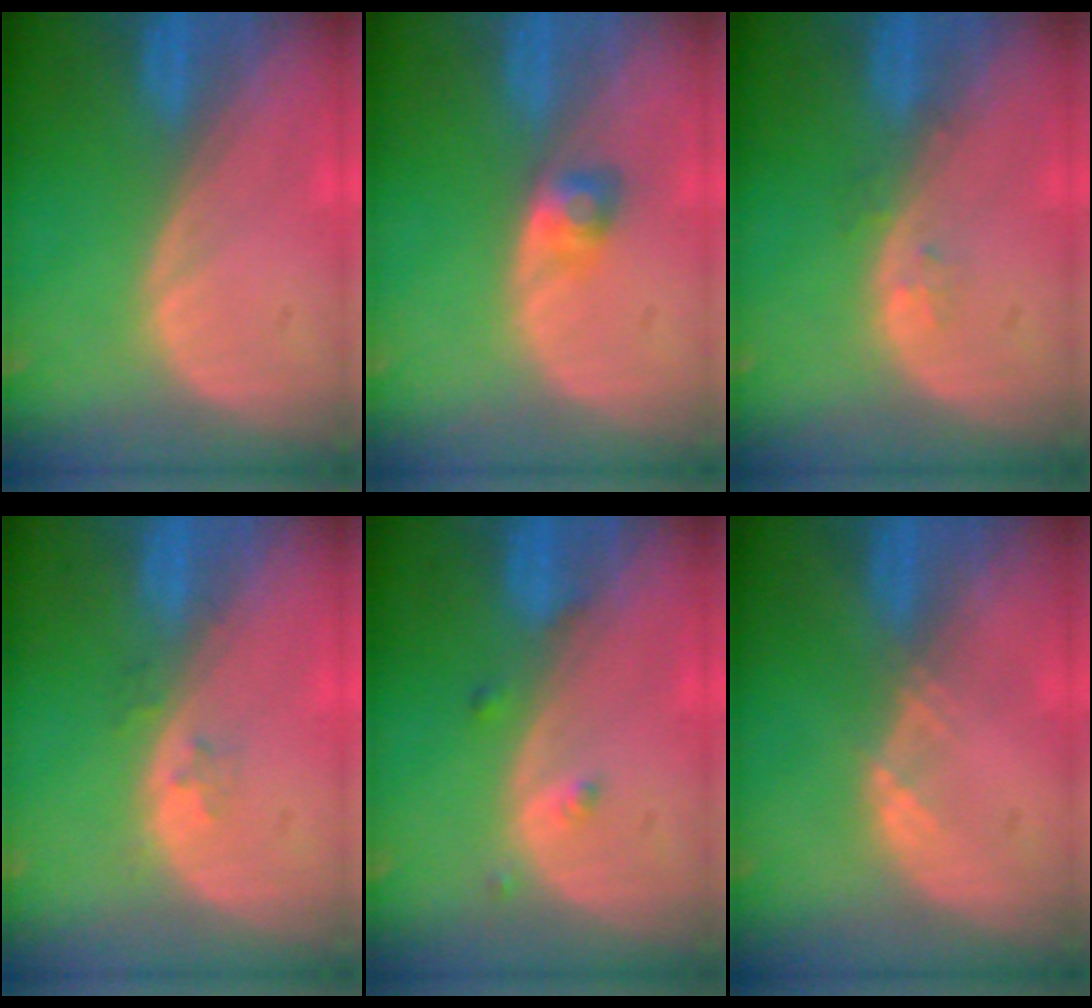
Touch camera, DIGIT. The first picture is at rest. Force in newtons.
{"total": 2.6, "press": 2.4, "slide": 1.0}
{"total": 1.2, "press": 1.2, "slide": 0.1}
{"total": 1.9, "press": 1.4, "slide": 1.2}
{"total": 1.6, "press": 1.5, "slide": 0.1}
{"total": 1.3, "press": 1.1, "slide": 0.7}